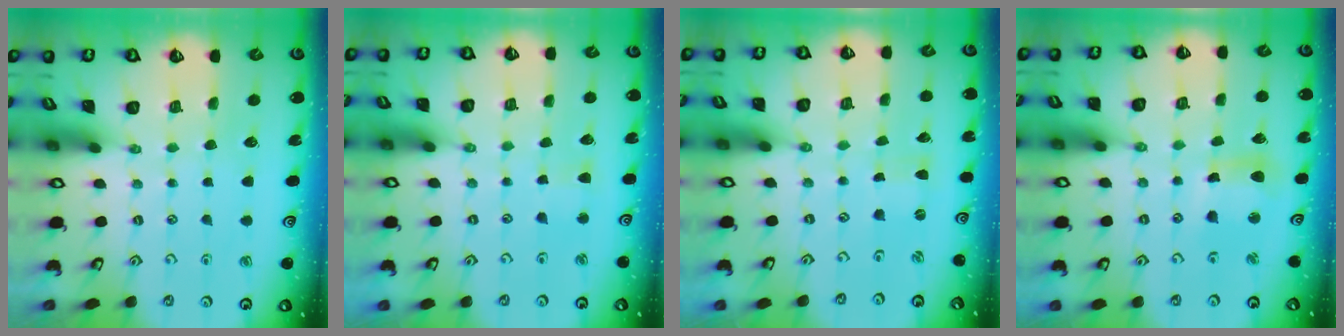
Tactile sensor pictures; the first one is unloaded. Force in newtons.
{"total": 2.4, "press": 2.4, "slide": 0.5}
{"total": 0.0}
{"total": 8.9, "press": 8.8, "slide": 1.3}